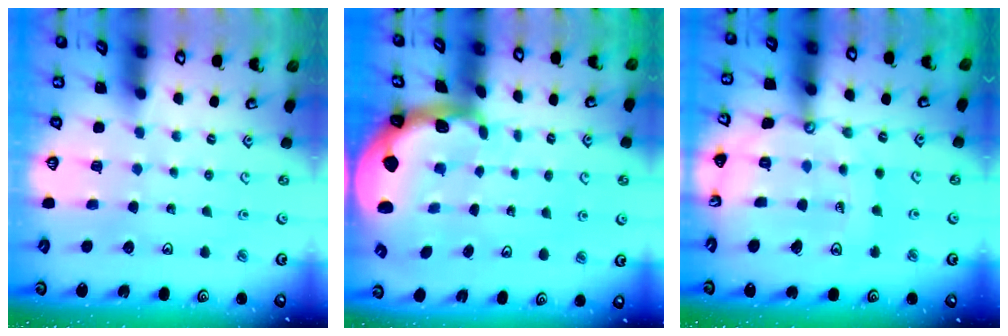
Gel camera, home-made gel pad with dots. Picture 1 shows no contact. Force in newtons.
{"total": 2.9, "press": 2.9, "slide": 0.5}
{"total": 14.6, "press": 14.5, "slide": 1.8}